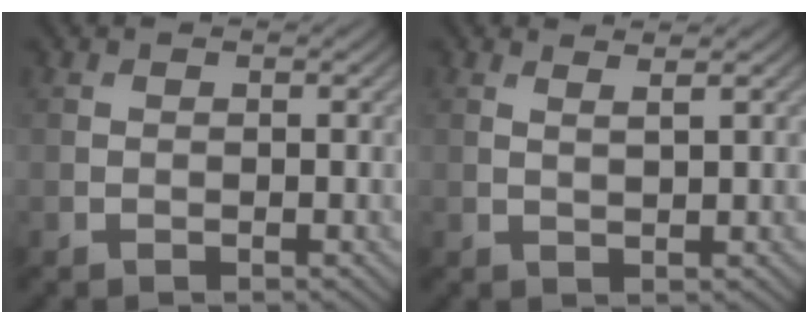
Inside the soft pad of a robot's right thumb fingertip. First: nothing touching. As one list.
[{"total": 1.8, "force": [1.4, 0.3, 1.2], "torque": [-0.020, -0.003, 0.019]}]